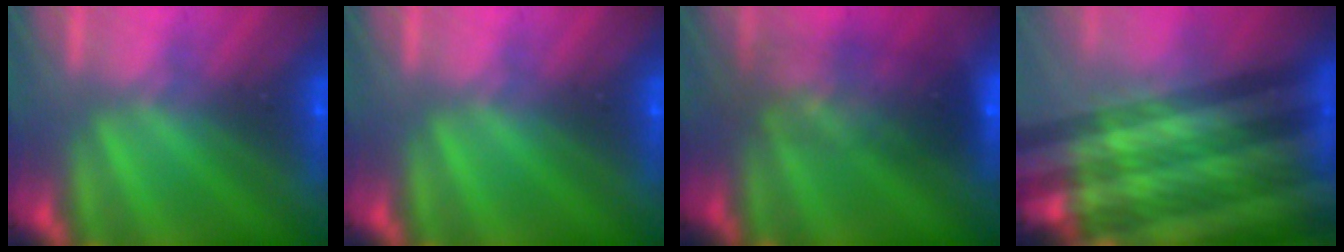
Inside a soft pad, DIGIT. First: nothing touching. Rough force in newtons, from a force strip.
{"total": 0.0}
{"total": 7.0}
{"total": 9.6}